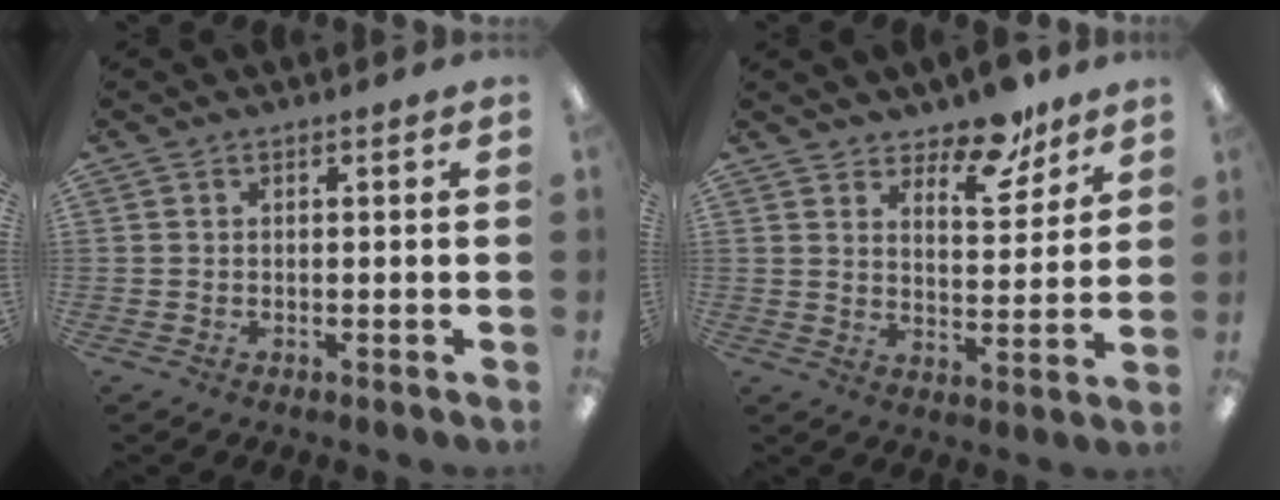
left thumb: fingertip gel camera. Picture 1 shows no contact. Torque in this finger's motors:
{"motor_torque": [-0.22, -0.14, -0.10, -0.14, 0.06]}